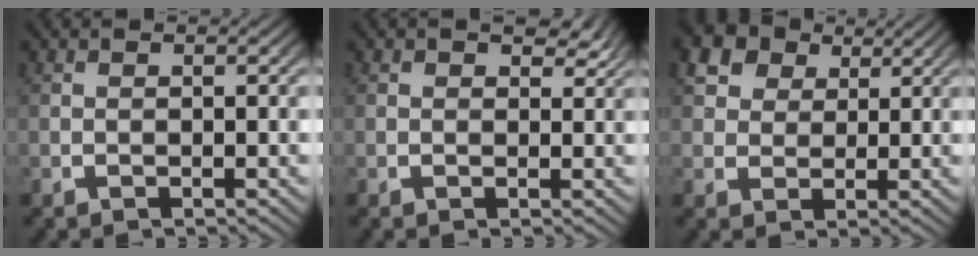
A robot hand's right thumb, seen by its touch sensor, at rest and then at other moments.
{"total": 2.0, "force": [1.6, 0.8, 1.0], "torque": [-0.002, 0.001, 0.024]}
{"total": 7.1, "force": [3.5, 5.2, 3.2], "torque": [-0.068, 0.001, 0.057]}